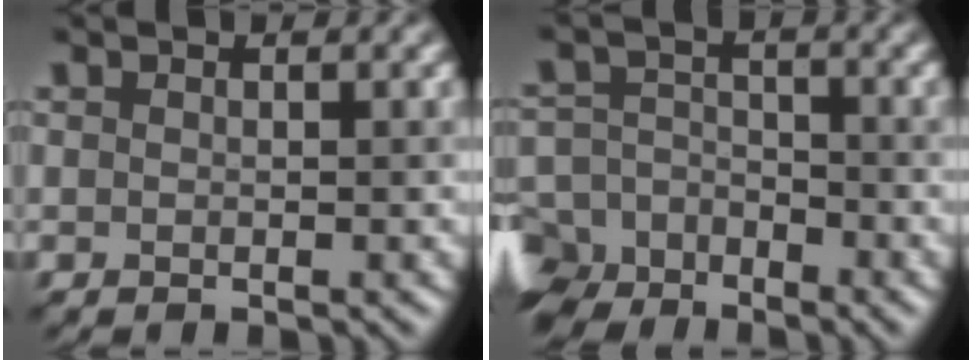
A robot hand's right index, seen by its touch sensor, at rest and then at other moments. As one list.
[{"total": 7.7, "force": [-5.7, 4.9, 1.8], "torque": [-0.028, -0.017, -0.101]}]